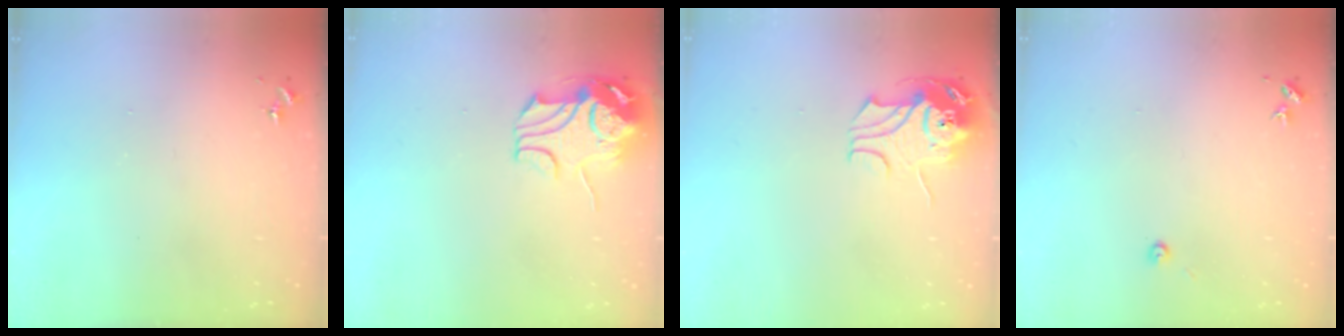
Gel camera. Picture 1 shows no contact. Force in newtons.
{"total": 9.7, "press": 9.6, "slide": 1.7}
{"total": 11.0, "press": 10.9, "slide": 1.5}
{"total": 2.7, "press": 2.7, "slide": 0.2}